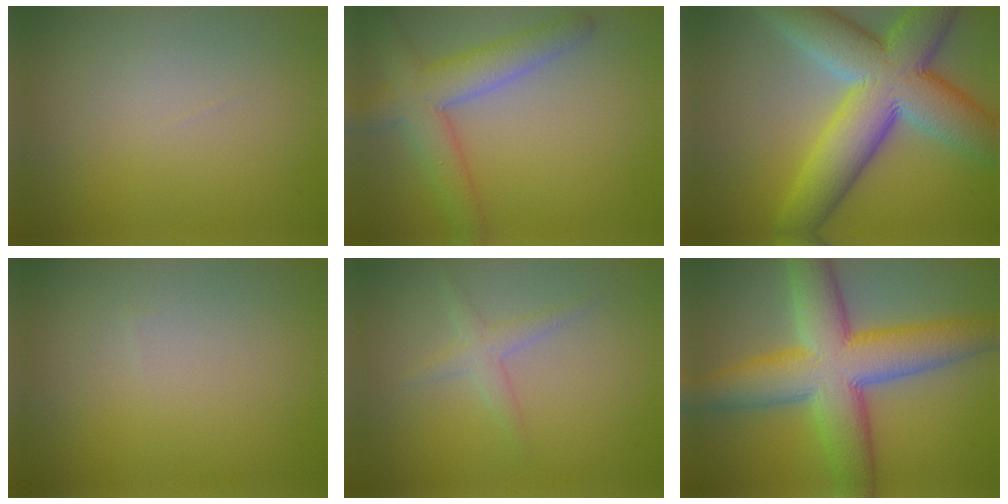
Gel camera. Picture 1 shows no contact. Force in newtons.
{"total": 5.3, "press": 5.3, "slide": 0.2}
{"total": 12.6, "press": 12.5, "slide": 0.7}
{"total": 0.0}
{"total": 1.6, "press": 1.6, "slide": 0.1}
{"total": 10.8, "press": 10.8, "slide": 0.3}